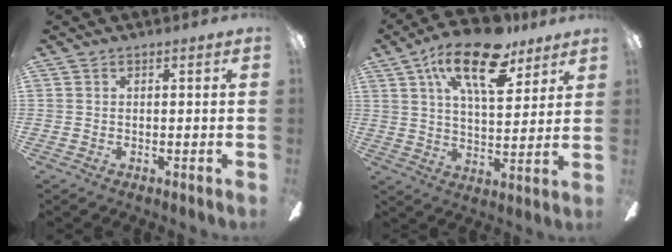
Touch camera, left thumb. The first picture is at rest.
{"total": 18.6, "force": [10.6, 8.2, 12.8], "torque": [-0.207, -0.037, 0.176]}